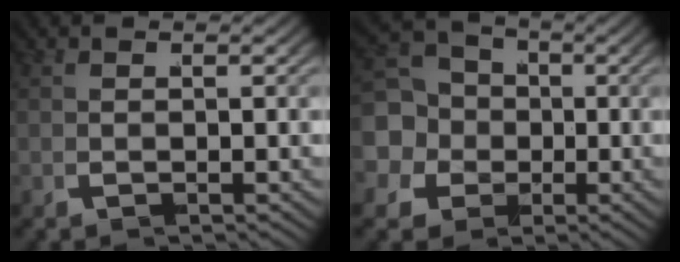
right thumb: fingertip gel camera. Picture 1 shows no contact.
{"total": 10.1, "force": [-1.4, 9.0, 4.4], "torque": [-0.098, -0.032, -0.032]}